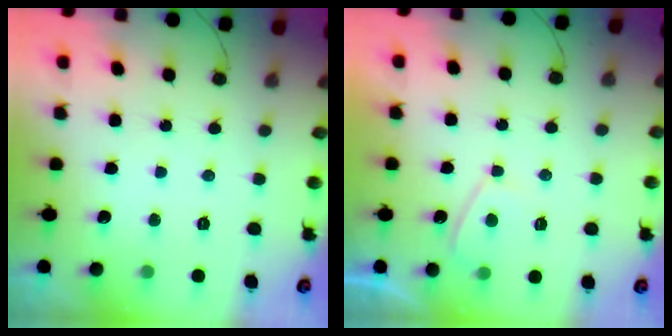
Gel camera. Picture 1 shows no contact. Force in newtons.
{"total": 2.8, "press": 2.8, "slide": 0.7}